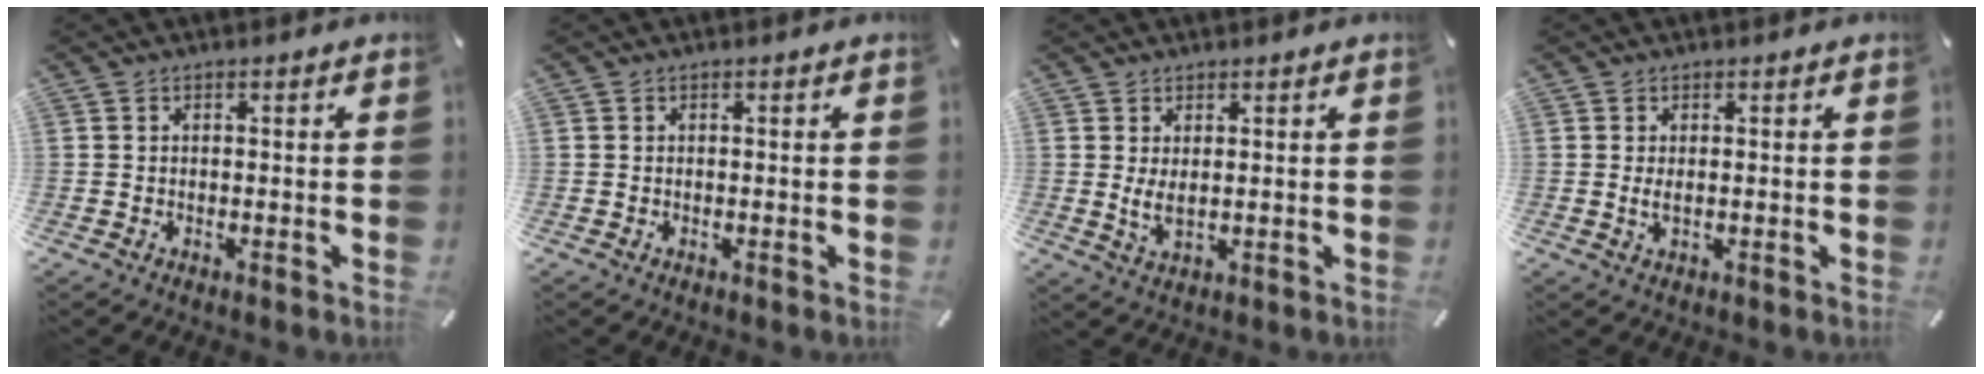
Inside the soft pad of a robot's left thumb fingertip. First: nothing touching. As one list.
[{"total": 0.0}, {"total": 3.9, "force": [0.9, 1.7, 3.4], "torque": [-0.079, -0.005, 0.015]}, {"total": 2.1, "force": [0.3, 0.8, 1.9], "torque": [-0.045, -0.002, 0.003]}]